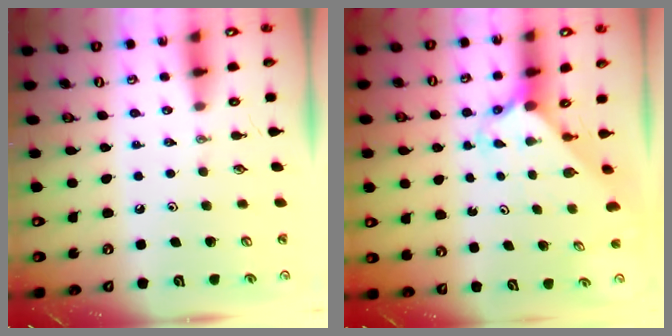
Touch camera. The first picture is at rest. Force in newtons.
{"total": 2.4, "press": 2.4, "slide": 0.2}